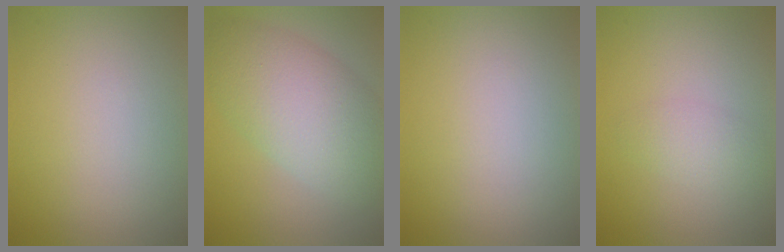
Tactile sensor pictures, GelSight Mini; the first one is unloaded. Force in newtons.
{"total": 7.8, "press": 7.8, "slide": 0.6}
{"total": 0.0}
{"total": 1.9, "press": 1.9, "slide": 0.1}